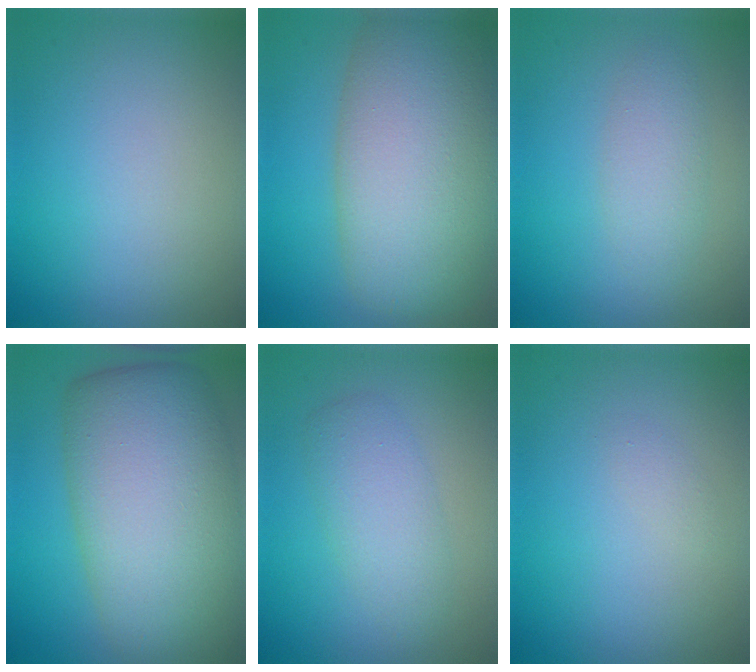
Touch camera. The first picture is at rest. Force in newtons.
{"total": 12.4, "press": 12.4, "slide": 0.7}
{"total": 2.3, "press": 2.3, "slide": 0.1}
{"total": 13.2, "press": 13.1, "slide": 0.7}
{"total": 3.0, "press": 3.0, "slide": 0.1}
{"total": 0.6, "press": 0.6, "slide": 0.1}